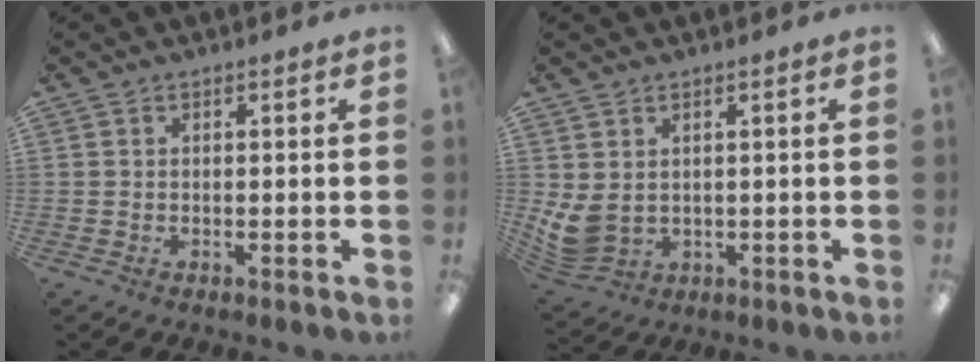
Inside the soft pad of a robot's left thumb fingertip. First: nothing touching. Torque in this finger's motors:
{"motor_torque": [-0.07, 0.29, 0.46, -0.49, 0.04]}